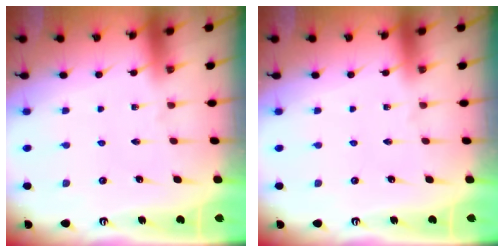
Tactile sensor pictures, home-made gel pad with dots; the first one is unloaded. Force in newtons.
{"total": 0.0}